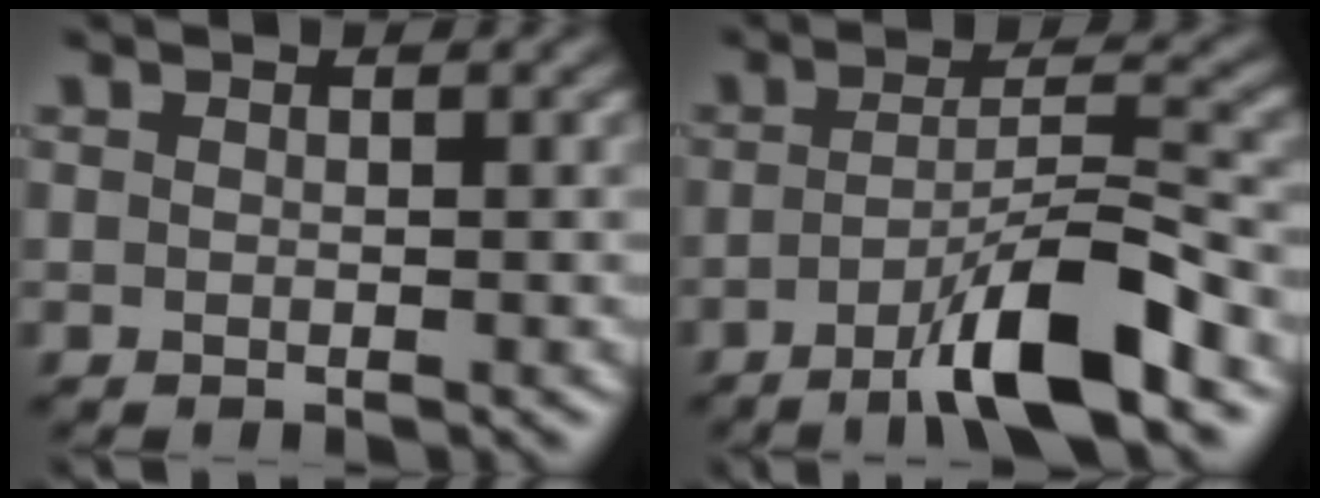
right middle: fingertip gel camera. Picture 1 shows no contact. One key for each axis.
{"total": 7.2, "fx": -3.8, "fy": 1.1, "fz": 6.0, "tx": -0.097, "ty": 0.010, "tz": -0.069}